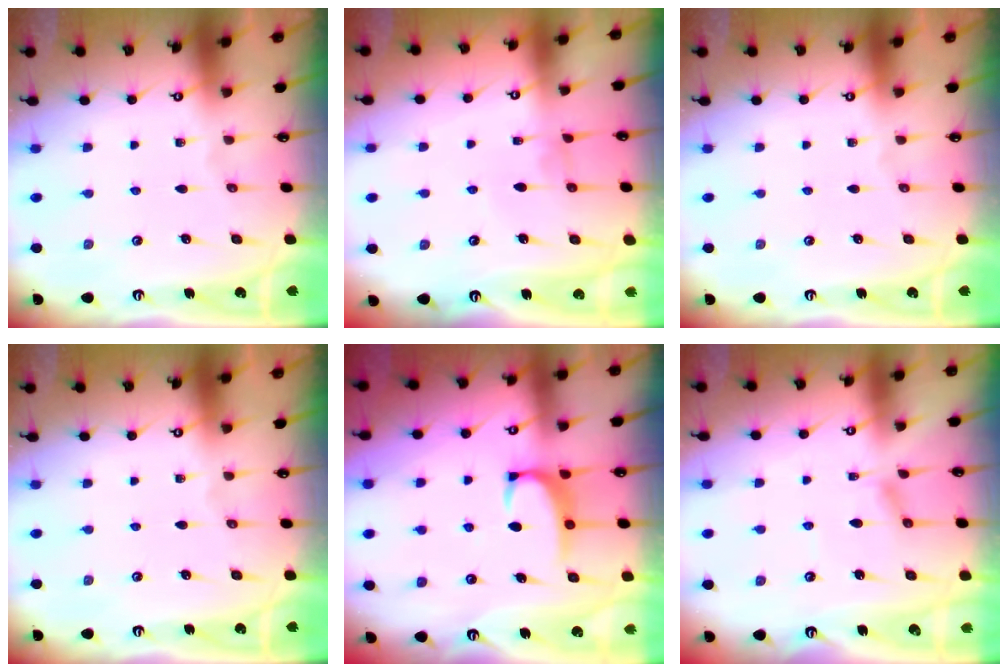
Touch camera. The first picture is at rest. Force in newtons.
{"total": 0.0}
{"total": 0.0}
{"total": 0.0}
{"total": 2.3, "press": 2.3, "slide": 0.6}
{"total": 1.4, "press": 1.3, "slide": 0.5}